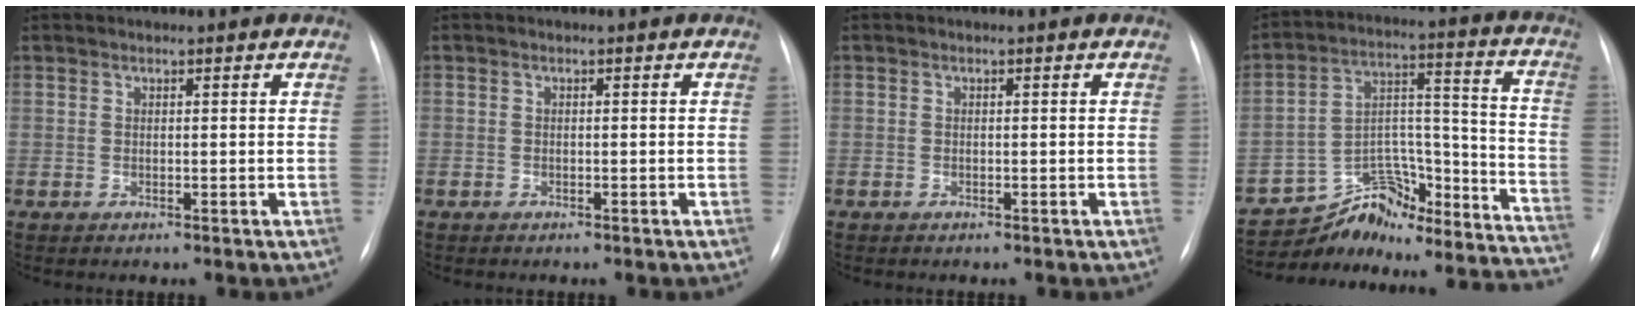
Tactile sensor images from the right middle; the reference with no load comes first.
{"total": 0.7, "force": [-0.5, 0.5, 0.0], "torque": [-0.007, 0.002, -0.008]}
{"total": 0.0}
{"total": 22.5, "force": [-21.2, 6.4, 4.0], "torque": [-0.044, 0.077, -0.301]}